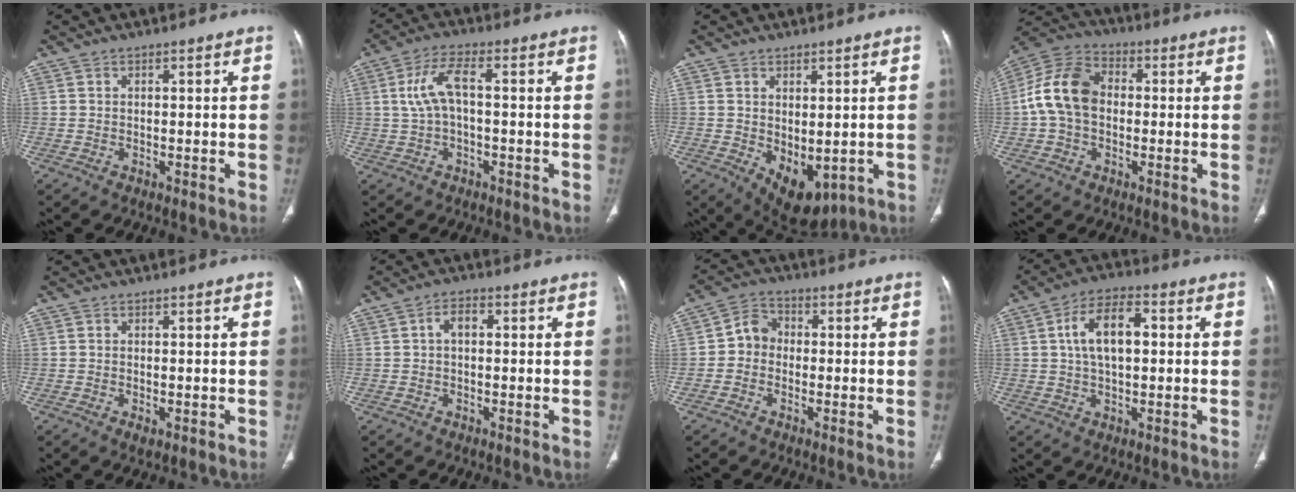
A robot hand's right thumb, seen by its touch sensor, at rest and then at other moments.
{"total": 6.5, "force": [0.4, 2.7, 5.9], "torque": [-0.134, 0.023, 0.004]}
{"total": 8.8, "force": [-1.4, 4.9, 7.1], "torque": [-0.088, -0.011, 0.006]}
{"total": 12.3, "force": [-0.1, 8.9, 8.6], "torque": [-0.158, 0.033, -0.013]}
{"total": 1.4, "force": [-0.5, 0.6, 1.2], "torque": [-0.024, -0.004, -0.007]}
{"total": 3.0, "force": [0.2, 1.9, 2.4], "torque": [-0.034, 0.013, -0.002]}
{"total": 5.1, "force": [-0.7, 4.4, 2.5], "torque": [-0.025, 0.019, -0.027]}
{"total": 9.9, "force": [1.4, 5.2, 8.2], "torque": [-0.141, 0.018, 0.020]}